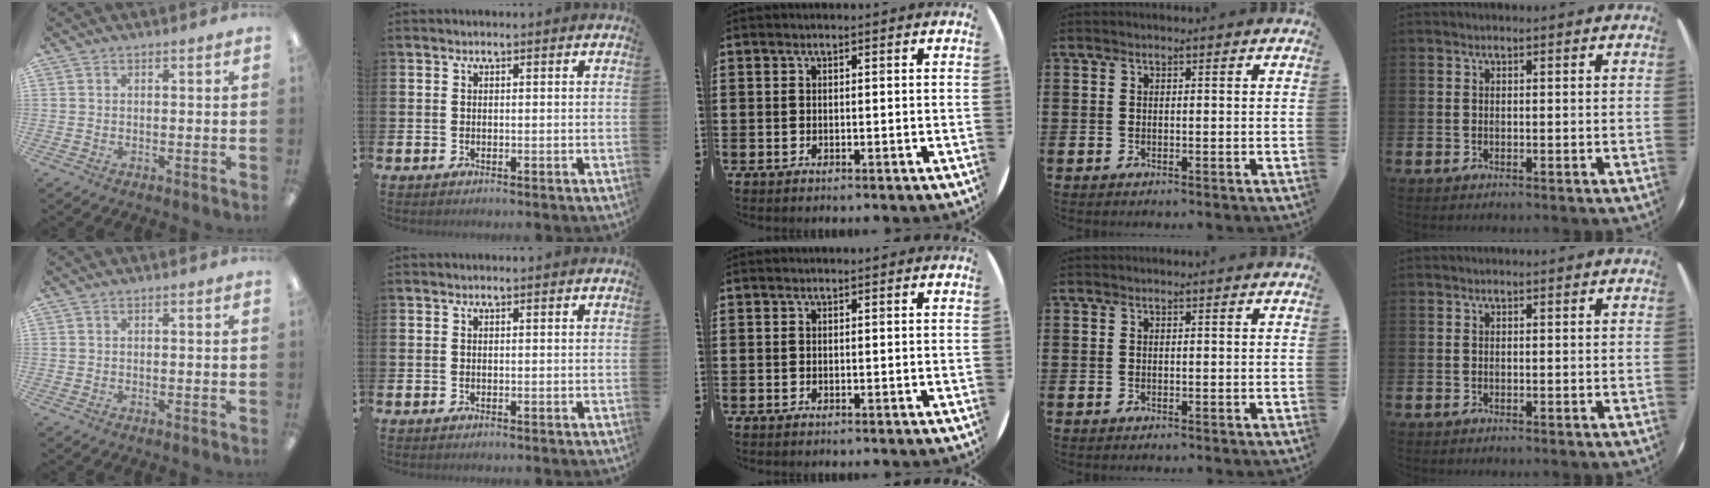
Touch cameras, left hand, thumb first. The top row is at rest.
{}